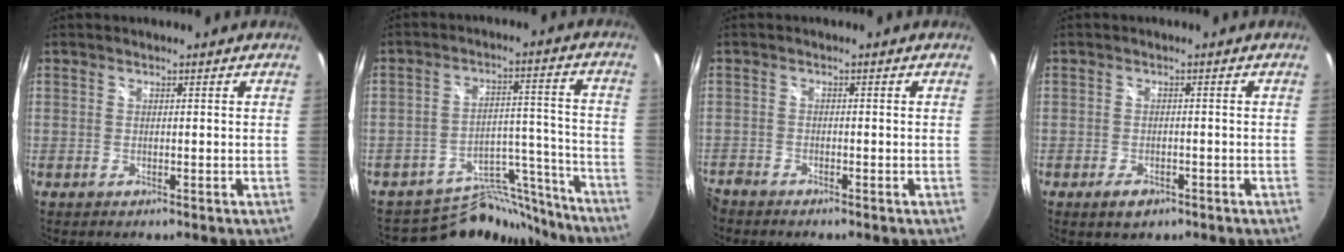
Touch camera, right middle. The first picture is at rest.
{"total": 13.9, "force": [-13.1, 4.5, 0.9], "torque": [-0.008, 0.051, -0.189]}
{"total": 3.5, "force": [-3.2, 1.2, 0.8], "torque": [-0.033, -0.013, -0.066]}
{"total": 3.1, "force": [-1.9, 1.8, 1.7], "torque": [-0.035, -0.007, -0.029]}